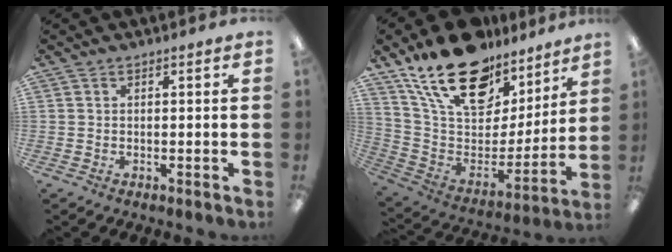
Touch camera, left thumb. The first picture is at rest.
{"total": 23.1, "force": [16.3, 11.7, 11.4], "torque": [-0.196, -0.098, 0.293]}